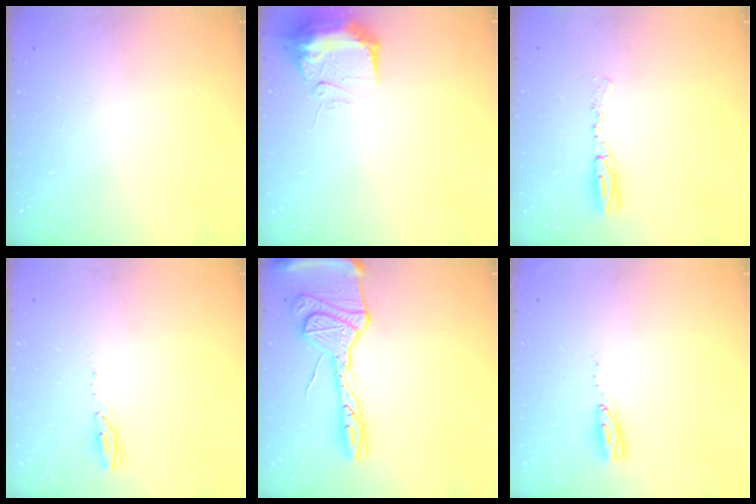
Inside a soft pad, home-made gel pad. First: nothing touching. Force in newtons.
{"total": 9.8, "press": 9.7, "slide": 1.2}
{"total": 5.6, "press": 5.3, "slide": 1.9}
{"total": 3.4, "press": 3.3, "slide": 0.3}
{"total": 19.1, "press": 19.0, "slide": 1.7}
{"total": 5.0, "press": 5.0, "slide": 0.5}